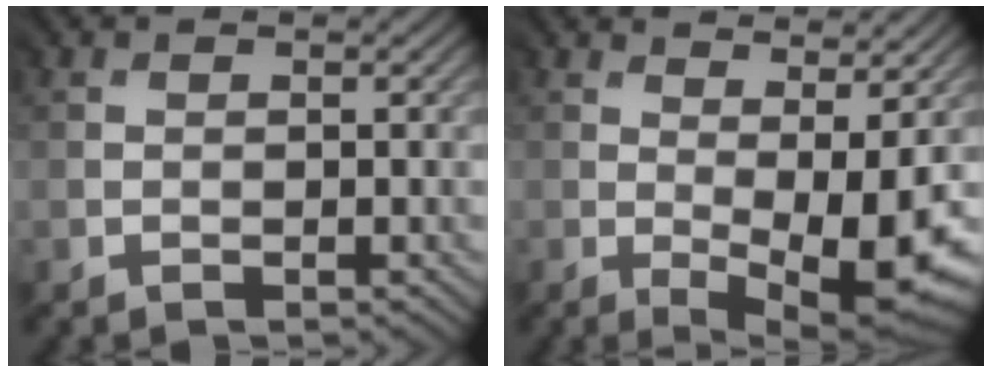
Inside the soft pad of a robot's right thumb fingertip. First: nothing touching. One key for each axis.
{"total": 8.8, "fx": 1.1, "fy": 3.0, "fz": 8.2, "tx": -0.099, "ty": 0.003, "tz": 0.034}